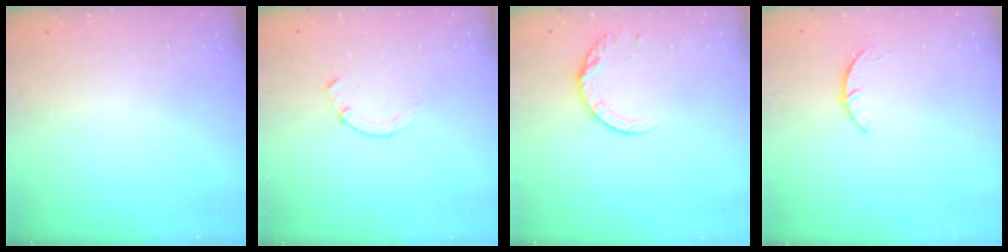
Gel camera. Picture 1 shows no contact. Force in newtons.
{"total": 0.5, "press": 0.4, "slide": 0.3}
{"total": 7.9, "press": 7.8, "slide": 0.9}
{"total": 1.9, "press": 1.9, "slide": 0.3}